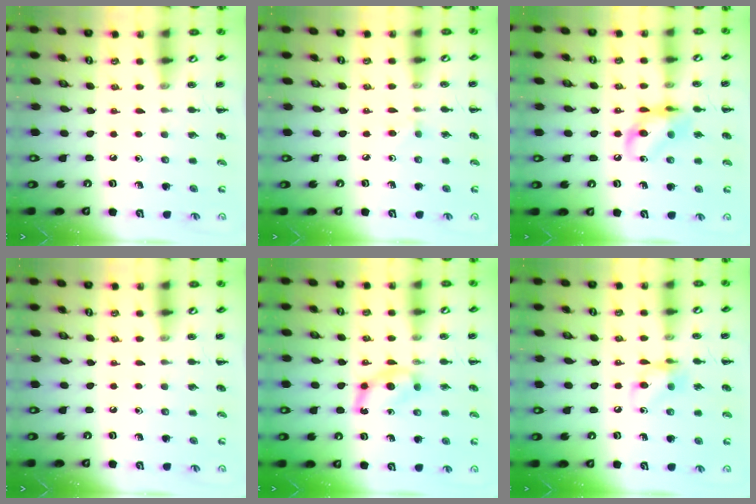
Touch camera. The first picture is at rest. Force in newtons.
{"total": 2.7, "press": 2.5, "slide": 1.0}
{"total": 12.1, "press": 11.9, "slide": 2.2}
{"total": 0.0}
{"total": 5.6, "press": 5.4, "slide": 1.5}
{"total": 9.1, "press": 9.0, "slide": 1.3}